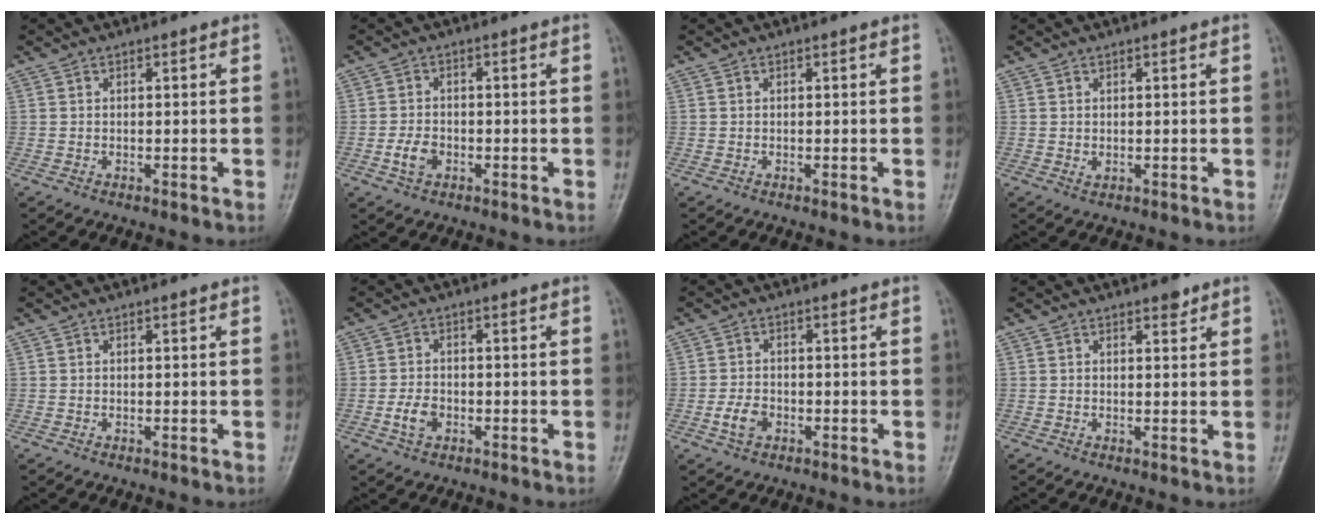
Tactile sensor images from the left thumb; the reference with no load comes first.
{"total": 3.5, "force": [-1.3, 2.4, 2.2], "torque": [-0.038, 0.007, -0.025]}
{"total": 0.0}
{"total": 1.1, "force": [0.3, 0.7, 0.8], "torque": [-0.010, -0.003, 0.009]}
{"total": 0.0}
{"total": 3.6, "force": [-1.3, 2.5, 2.2], "torque": [-0.038, 0.008, -0.025]}
{"total": 3.7, "force": [-1.5, 2.6, 2.3], "torque": [-0.040, 0.007, -0.028]}
{"total": 1.7, "force": [1.3, 0.7, 0.8], "torque": [-0.003, -0.007, 0.016]}